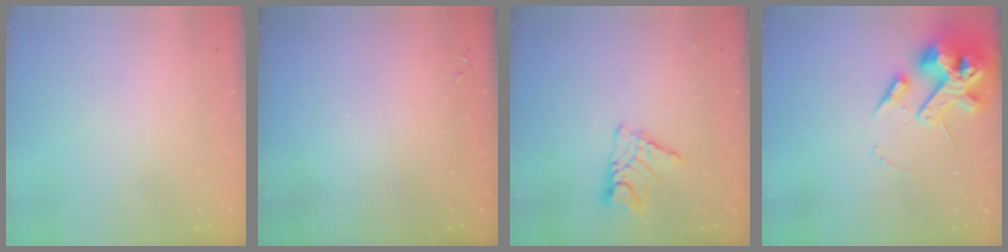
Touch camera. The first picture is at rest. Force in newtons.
{"total": 0.0}
{"total": 9.2, "press": 9.2, "slide": 0.6}
{"total": 17.0, "press": 16.8, "slide": 2.7}